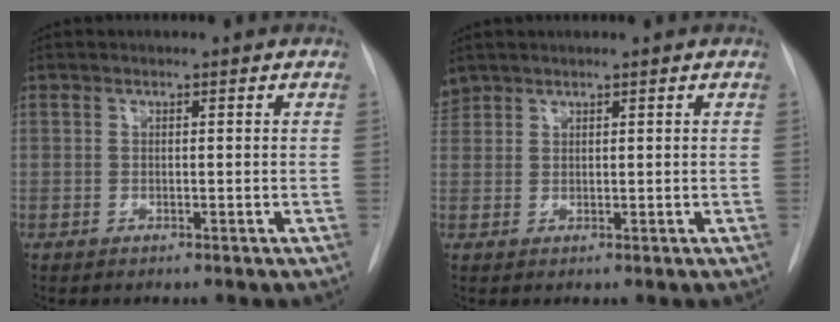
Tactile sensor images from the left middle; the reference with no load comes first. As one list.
[{"total": 2.0, "force": [1.8, 0.8, 0.0], "torque": [-0.004, 0.014, 0.039]}]